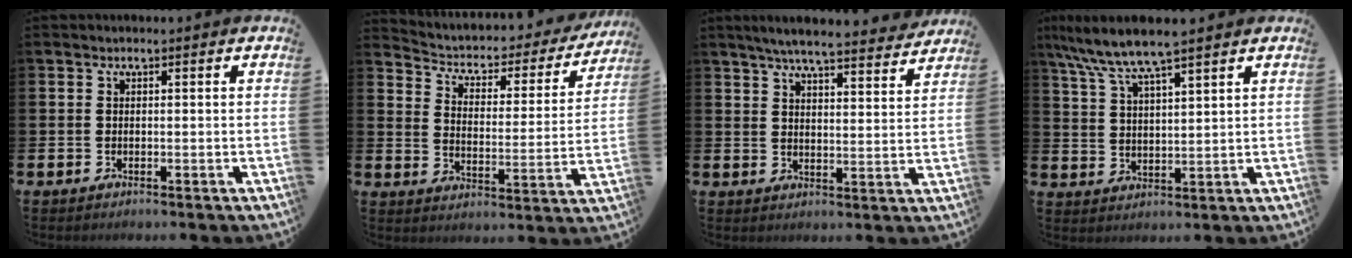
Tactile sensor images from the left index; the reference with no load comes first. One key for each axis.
{"total": 3.9, "fx": 3.3, "fy": 1.8, "fz": 0.9, "tx": -0.047, "ty": -0.029, "tz": 0.047}
{"total": 6.2, "fx": 5.9, "fy": 0.2, "fz": 1.9, "tx": -0.046, "ty": -0.037, "tz": 0.101}
{"total": 7.2, "fx": 6.4, "fy": 0.3, "fz": 3.3, "tx": -0.087, "ty": -0.024, "tz": 0.113}